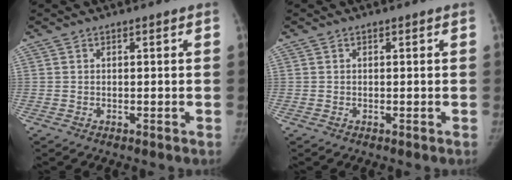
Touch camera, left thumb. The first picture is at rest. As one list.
[{"total": 0.0}]